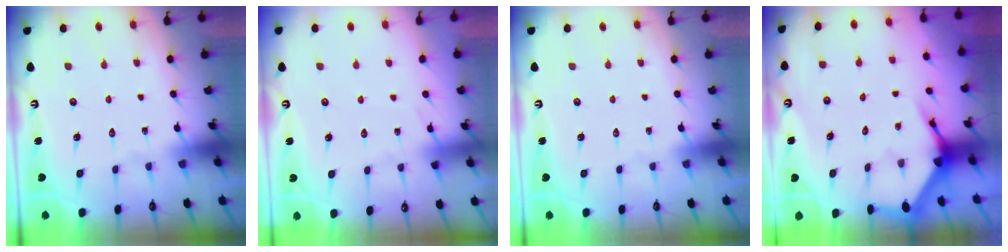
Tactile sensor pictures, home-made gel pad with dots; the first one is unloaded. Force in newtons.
{"total": 4.5, "press": 4.5, "slide": 0.6}
{"total": 0.0}
{"total": 3.7, "press": 3.7, "slide": 0.4}